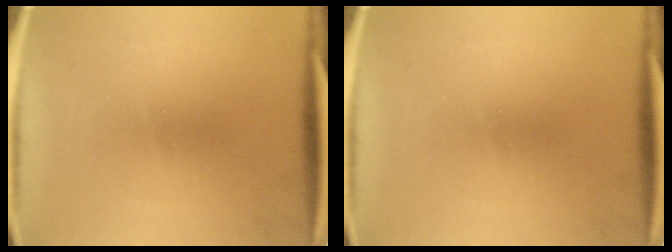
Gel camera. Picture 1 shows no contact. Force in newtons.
{"total": 0.0}